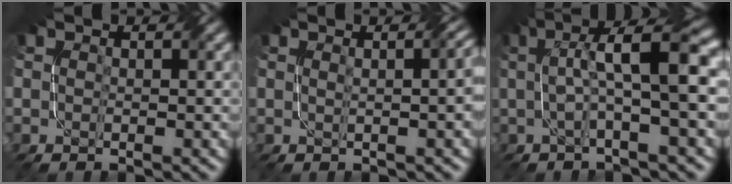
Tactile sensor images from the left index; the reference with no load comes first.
{"total": 5.0, "force": [0.9, 2.3, 4.3], "torque": [-0.018, 0.026, -0.001]}
{"total": 7.2, "force": [1.1, 1.2, 7.0], "torque": [-0.111, 0.016, 0.013]}